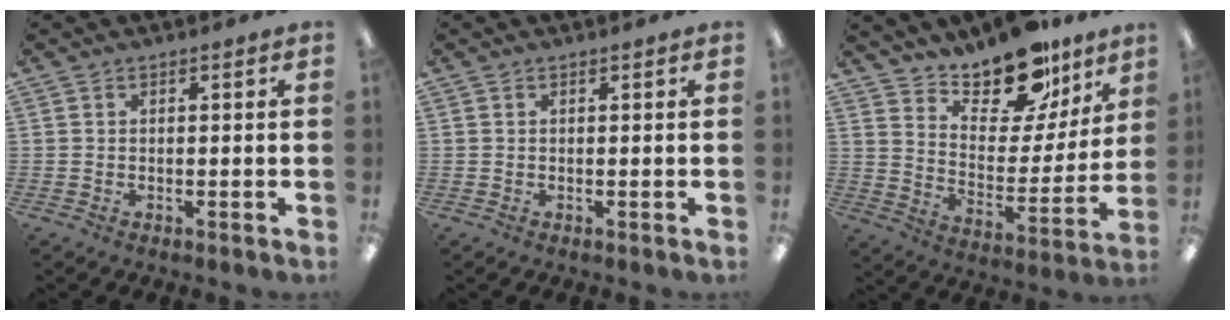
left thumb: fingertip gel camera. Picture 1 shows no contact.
{"total": 0.0}
{"total": 16.5, "force": [14.0, 6.7, 5.8], "torque": [-0.091, -0.109, 0.245]}